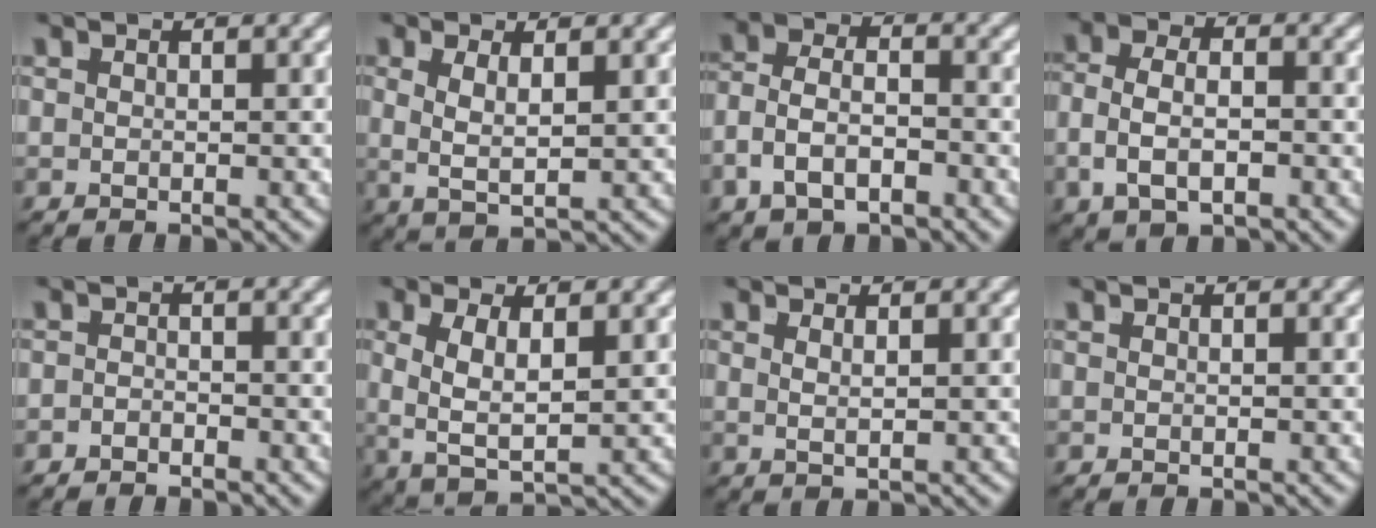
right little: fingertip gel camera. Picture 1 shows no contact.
{"total": 3.9, "force": [0.5, 2.1, 3.2], "torque": [-0.061, -0.003, 0.009]}
{"total": 5.5, "force": [-2.1, 3.7, 3.4], "torque": [-0.070, -0.021, -0.029]}
{"total": 4.4, "force": [-1.2, 2.7, 3.3], "torque": [-0.067, -0.014, -0.011]}
{"total": 1.7, "force": [-1.6, -0.2, -0.3], "torque": [0.014, -0.011, -0.024]}
{"total": 5.2, "force": [0.0, 3.1, 4.1], "torque": [-0.095, -0.020, 0.013]}
{"total": 1.1, "force": [0.5, -0.7, 0.8], "torque": [-0.006, -0.007, 0.017]}
{"total": 0.0}